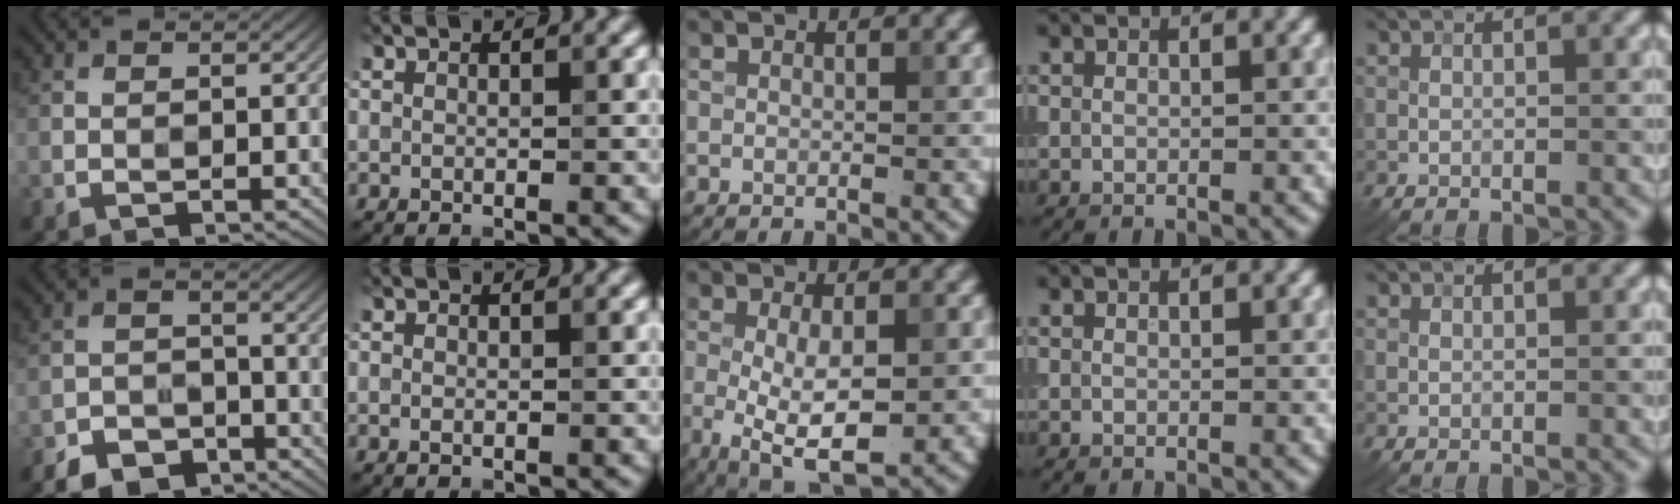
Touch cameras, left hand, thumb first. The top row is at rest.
{"thumb": {"total": 6.6, "force": [-5.0, 3.4, 2.6], "torque": [-0.050, -0.009, -0.095]}, "index": {"total": 0.6, "force": [-0.1, 0.3, 0.4], "torque": [-0.008, -0.001, 0.000]}, "middle": {"total": 6.2, "force": [-1.2, 2.5, 5.5], "torque": [-0.110, -0.016, -0.015]}}